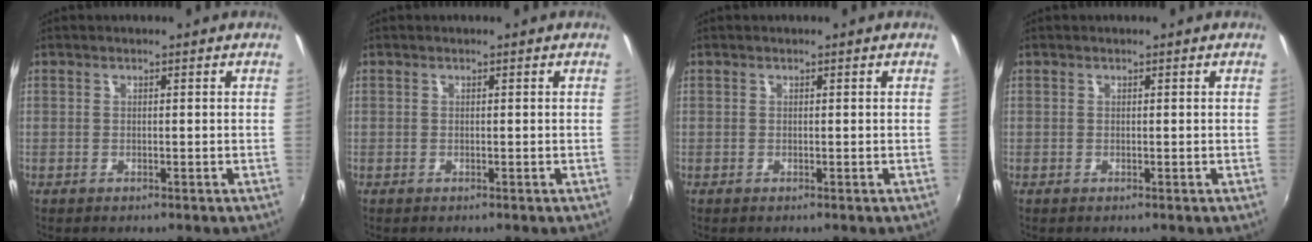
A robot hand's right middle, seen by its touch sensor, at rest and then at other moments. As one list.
[{"total": 0.0}, {"total": 0.0}, {"total": 0.0}]